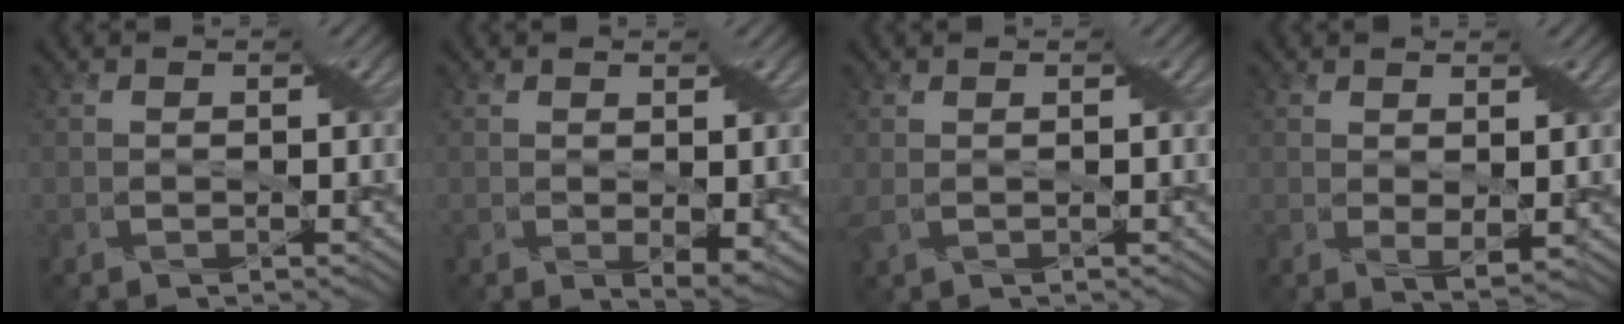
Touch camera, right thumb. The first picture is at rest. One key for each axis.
{"total": 2.8, "fx": 0.0, "fy": 1.4, "fz": 2.4, "tx": -0.043, "ty": -0.012, "tz": 0.006}
{"total": 2.0, "fx": 0.2, "fy": 1.2, "fz": 1.6, "tx": -0.045, "ty": -0.001, "tz": 0.003}
{"total": 2.3, "fx": 0.7, "fy": 1.1, "fz": 1.9, "tx": -0.041, "ty": -0.009, "tz": 0.018}